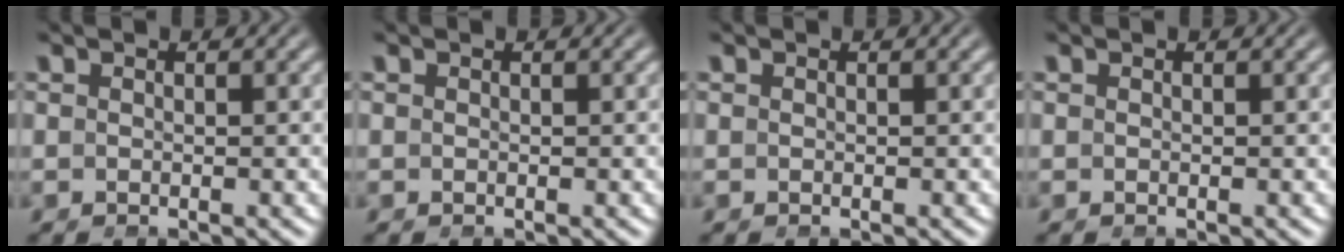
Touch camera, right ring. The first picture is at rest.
{"total": 0.0}
{"total": 0.0}
{"total": 0.0}